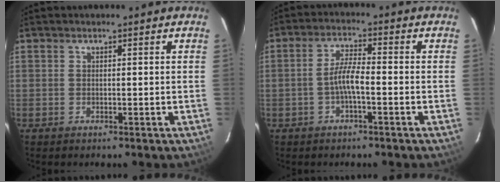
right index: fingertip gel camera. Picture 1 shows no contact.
{"total": 4.4, "force": [-1.6, 0.7, 4.0], "torque": [-0.083, 0.010, -0.031]}